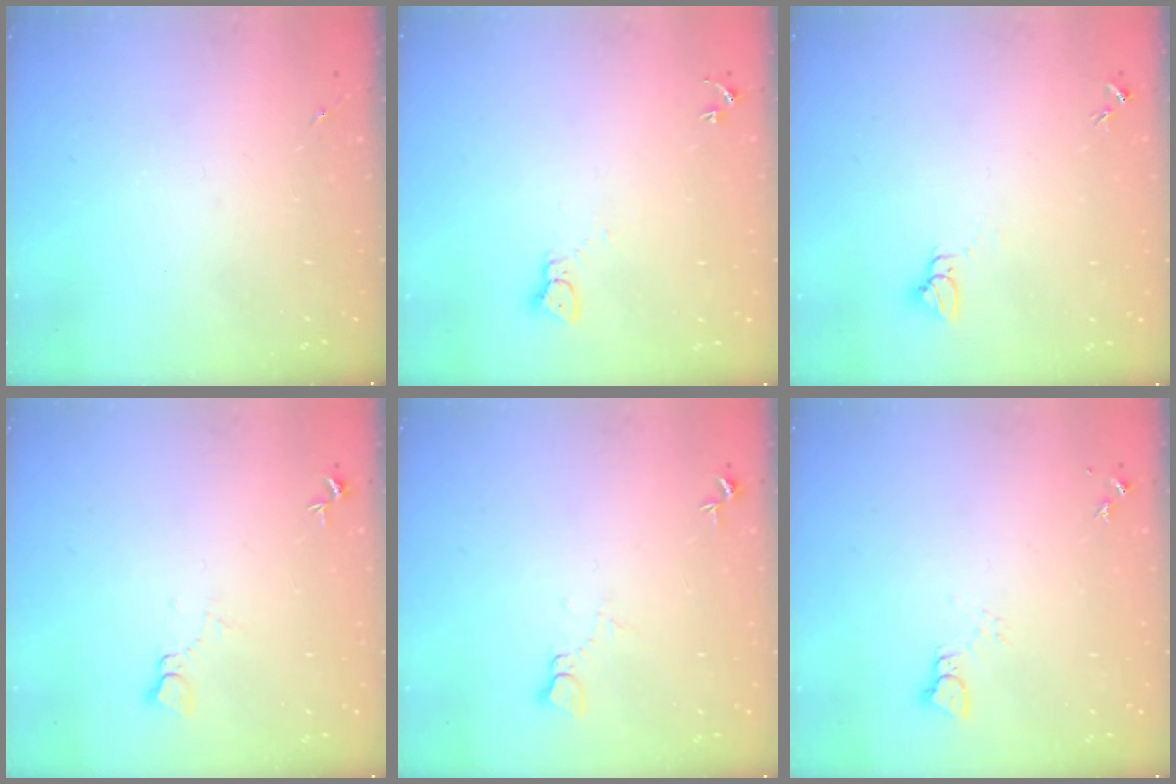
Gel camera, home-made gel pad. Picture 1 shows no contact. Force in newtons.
{"total": 2.3, "press": 2.3, "slide": 0.2}
{"total": 3.0, "press": 3.0, "slide": 0.1}
{"total": 3.7, "press": 3.7, "slide": 0.3}
{"total": 3.7, "press": 3.7, "slide": 0.3}
{"total": 2.5, "press": 2.5, "slide": 0.1}